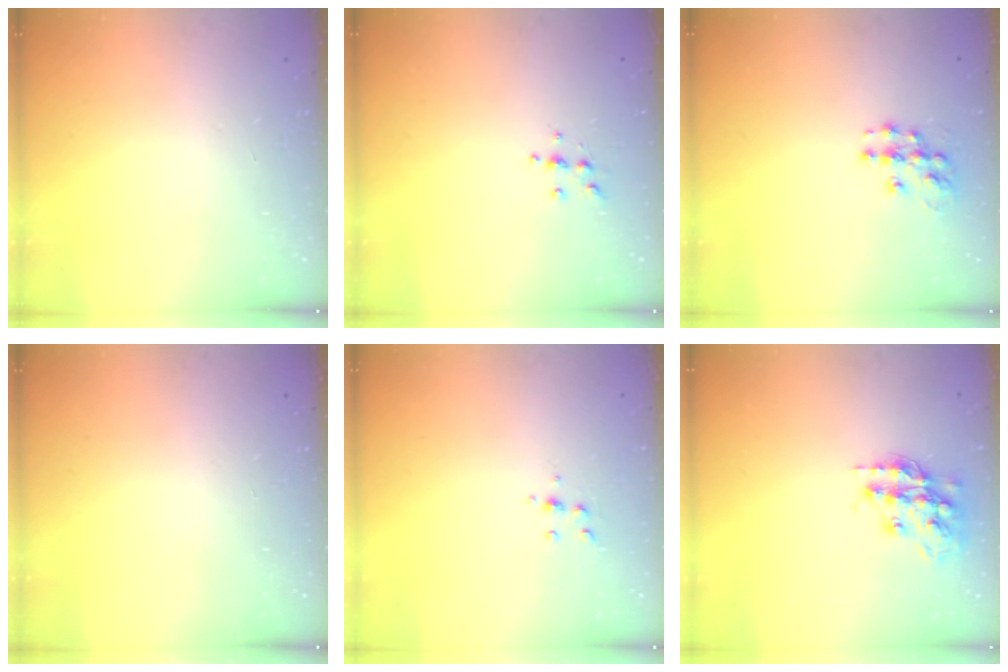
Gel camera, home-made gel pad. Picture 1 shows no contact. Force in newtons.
{"total": 4.3, "press": 4.3, "slide": 0.5}
{"total": 9.2, "press": 9.2, "slide": 0.5}
{"total": 0.0}
{"total": 4.8, "press": 4.8, "slide": 0.5}
{"total": 16.0, "press": 16.0, "slide": 1.2}